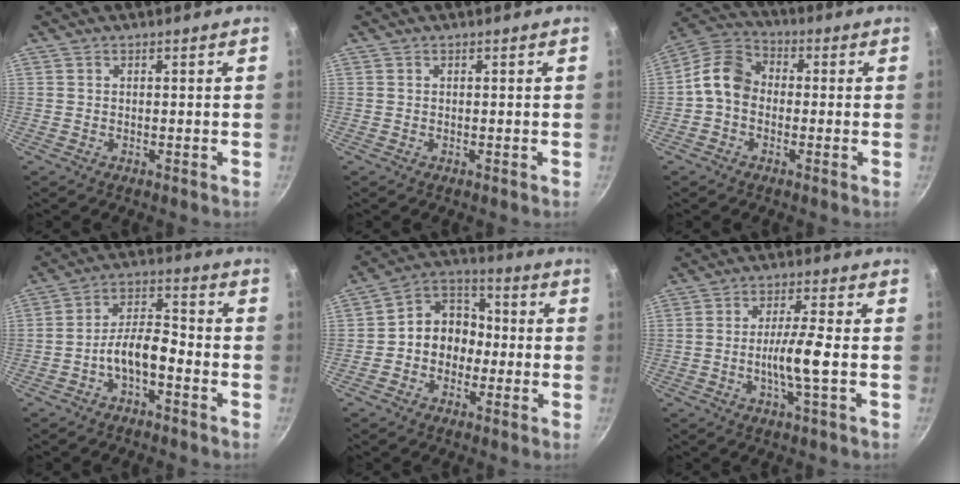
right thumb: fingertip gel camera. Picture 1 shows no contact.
{"total": 0.0}
{"total": 8.7, "force": [-0.9, 6.8, 5.3], "torque": [-0.079, 0.029, -0.041]}
{"total": 7.5, "force": [-3.5, 3.3, 5.7], "torque": [-0.093, 0.049, -0.065]}
{"total": 9.9, "force": [-1.5, 8.2, 5.3], "torque": [-0.032, 0.041, -0.042]}
{"total": 6.9, "force": [-1.4, 0.3, 6.7], "torque": [-0.130, 0.013, -0.026]}